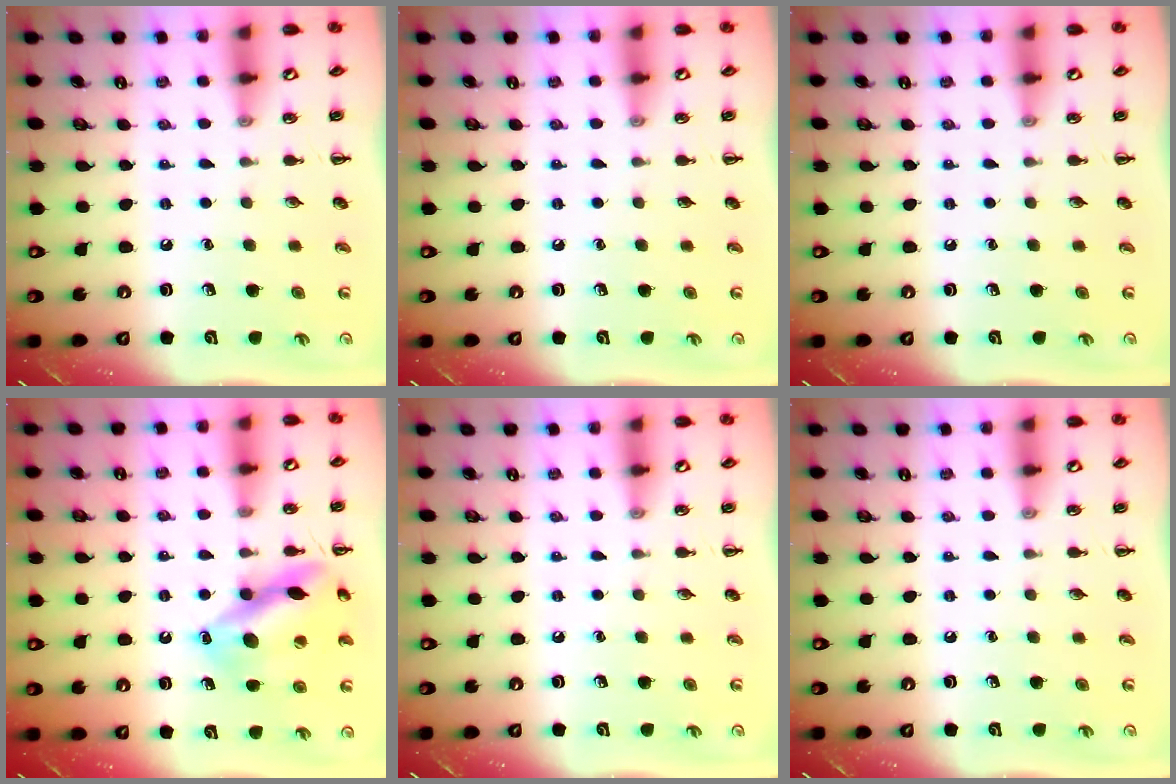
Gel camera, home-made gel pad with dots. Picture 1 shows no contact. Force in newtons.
{"total": 0.0}
{"total": 0.0}
{"total": 14.6, "press": 14.4, "slide": 2.0}
{"total": 0.0}
{"total": 0.0}